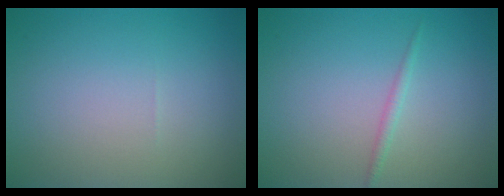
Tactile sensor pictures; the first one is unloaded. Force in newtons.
{"total": 0.9, "press": 0.9, "slide": 0.1}